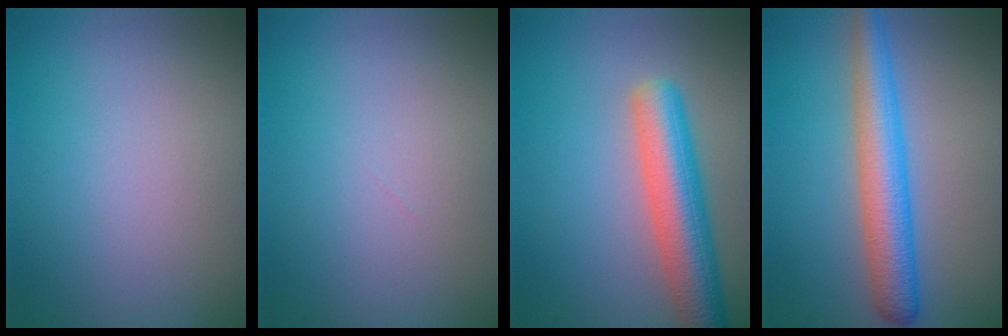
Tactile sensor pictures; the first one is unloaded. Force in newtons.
{"total": 0.0}
{"total": 6.0, "press": 6.0, "slide": 0.3}
{"total": 4.9, "press": 4.9, "slide": 0.1}